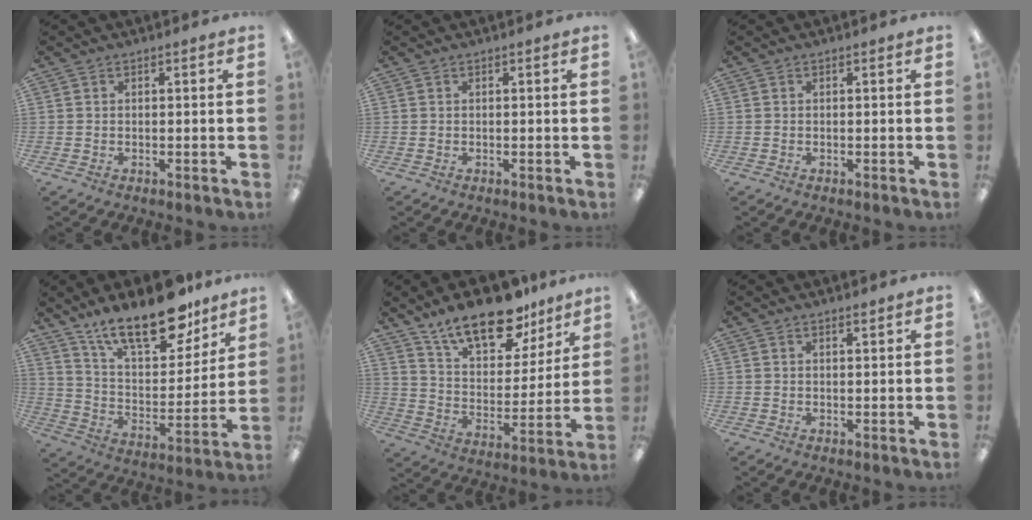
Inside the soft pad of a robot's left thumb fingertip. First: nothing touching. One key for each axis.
{"total": 0.0}
{"total": 0.0}
{"total": 21.1, "fx": 15.3, "fy": 8.2, "fz": 12.0, "tx": -0.194, "ty": -0.094, "tz": 0.265}
{"total": 19.7, "fx": 14.3, "fy": 8.7, "fz": 10.3, "tx": -0.170, "ty": -0.083, "tz": 0.248}
{"total": 1.0, "fx": 1.0, "fy": 0.0, "fz": 0.3, "tx": -0.006, "ty": -0.001, "tz": 0.017}